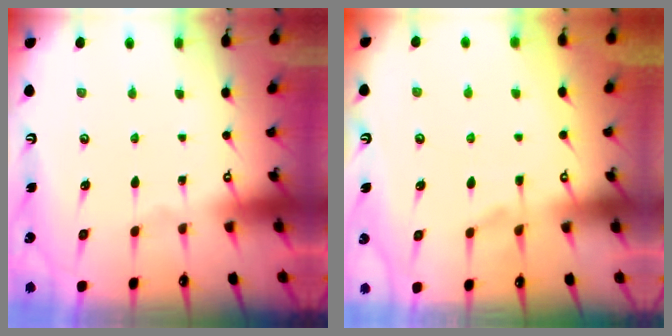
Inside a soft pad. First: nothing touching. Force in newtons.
{"total": 1.0, "press": 0.6, "slide": 0.8}